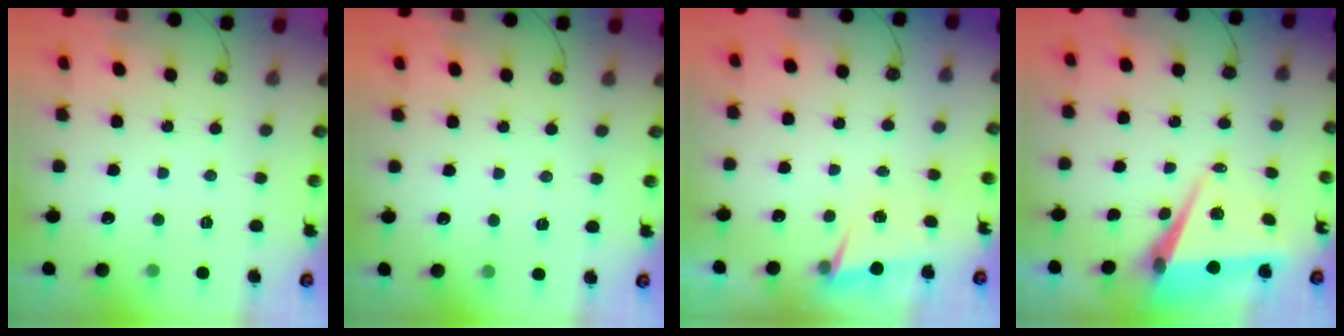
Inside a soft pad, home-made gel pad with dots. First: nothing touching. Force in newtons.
{"total": 2.6, "press": 1.7, "slide": 1.9}
{"total": 2.3, "press": 2.0, "slide": 1.1}
{"total": 7.6, "press": 6.3, "slide": 4.3}